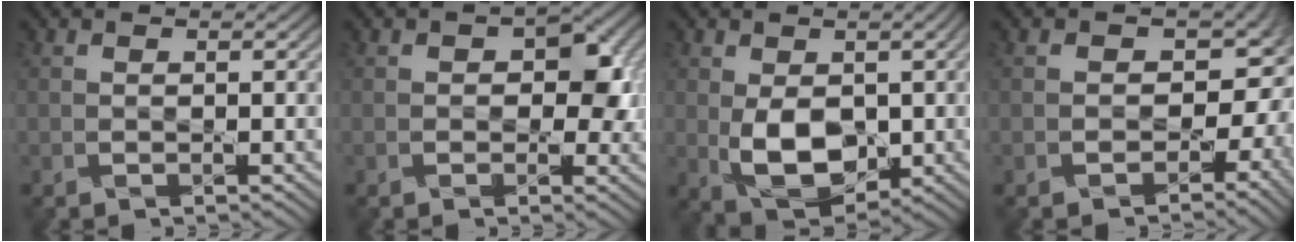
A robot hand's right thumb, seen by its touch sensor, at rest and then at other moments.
{"total": 3.6, "force": [0.3, 2.6, 2.5], "torque": [-0.028, -0.003, -0.002]}
{"total": 8.4, "force": [-0.5, 5.2, 6.5], "torque": [-0.127, -0.019, -0.002]}
{"total": 8.9, "force": [-0.6, 7.1, 5.4], "torque": [-0.045, -0.023, 0.000]}